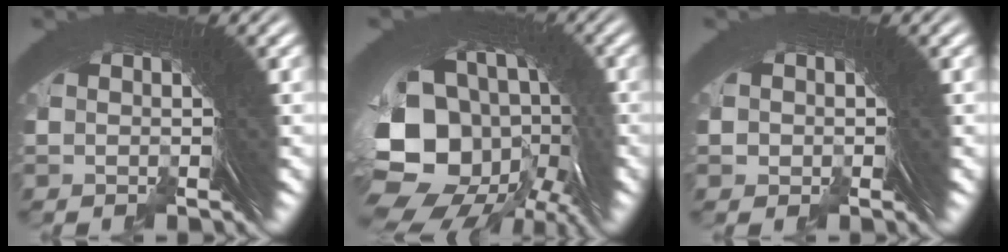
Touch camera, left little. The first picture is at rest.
{"total": 15.3, "force": [-3.5, 11.1, 9.9], "torque": [-0.210, -0.067, -0.035]}
{"total": 1.5, "force": [-0.8, 1.0, -0.8], "torque": [0.018, -0.001, -0.016]}